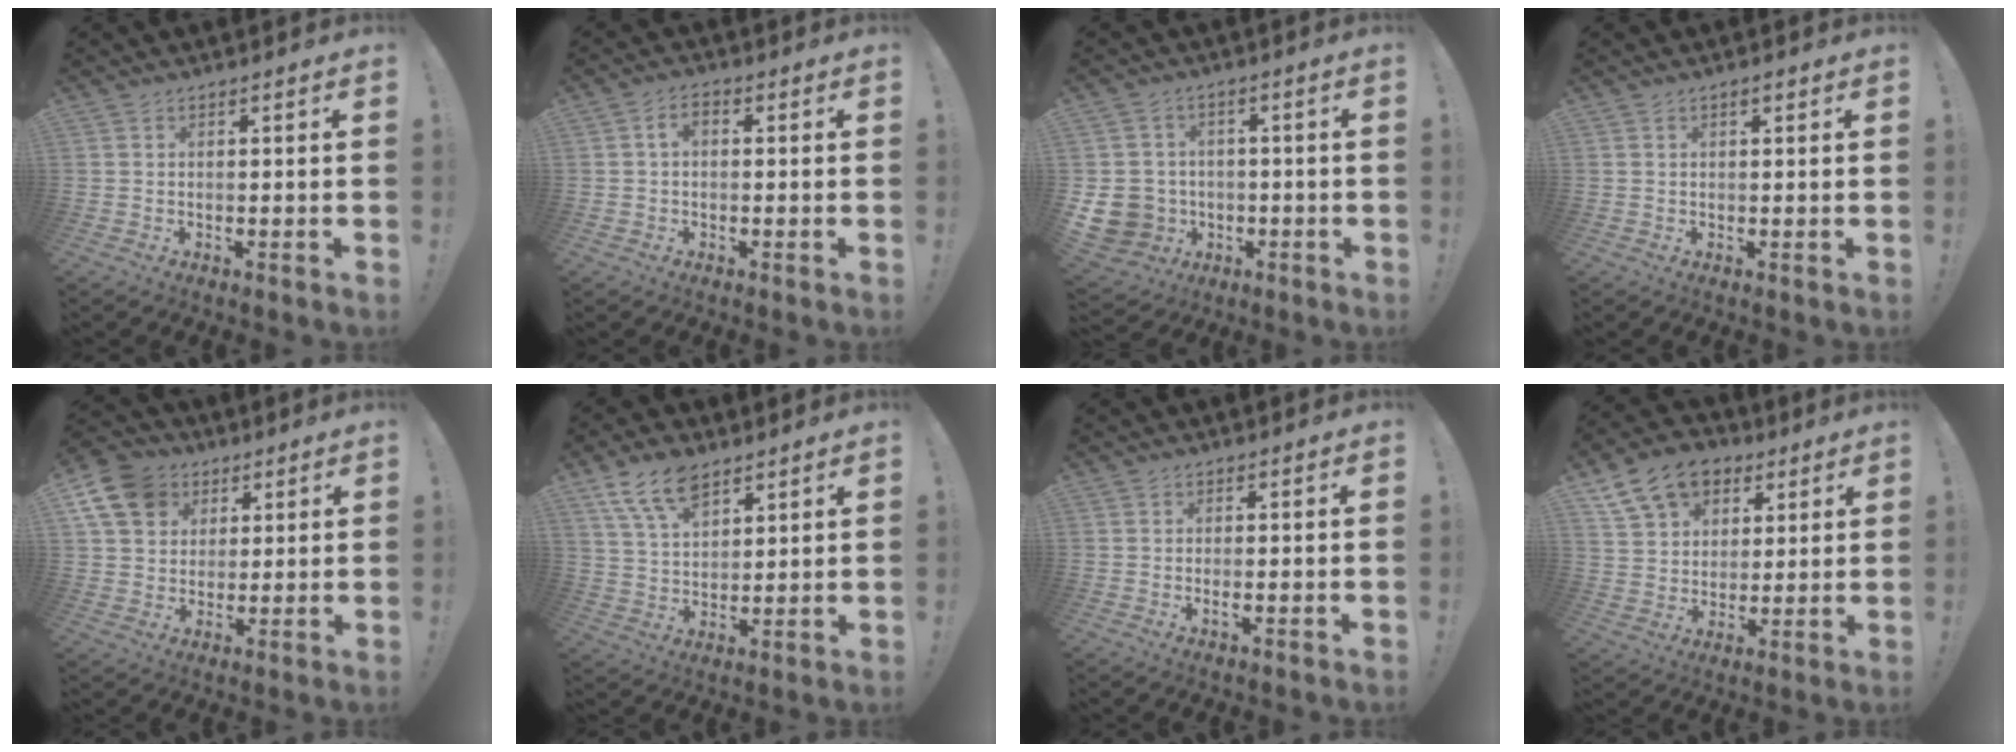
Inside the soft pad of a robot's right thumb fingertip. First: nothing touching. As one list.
[{"total": 3.1, "force": [0.1, 1.8, 2.5], "torque": [-0.039, 0.007, 0.001]}, {"total": 10.8, "force": [-2.4, 9.6, 4.3], "torque": [-0.103, 0.017, -0.036]}, {"total": 1.1, "force": [0.6, 0.4, 0.8], "torque": [-0.014, 0.001, 0.010]}, {"total": 13.4, "force": [5.6, 10.7, 5.8], "torque": [-0.101, -0.025, 0.113]}, {"total": 11.5, "force": [7.7, 5.9, 6.2], "torque": [-0.108, -0.035, 0.146]}, {"total": 1.5, "force": [-0.2, 0.2, 1.4], "torque": [-0.020, -0.003, -0.005]}, {"total": 14.9, "force": [8.0, 10.8, 6.3], "torque": [-0.099, -0.037, 0.156]}]